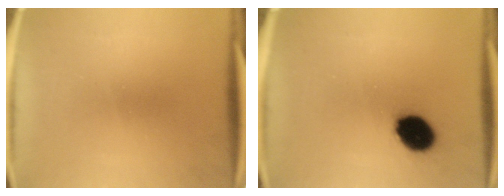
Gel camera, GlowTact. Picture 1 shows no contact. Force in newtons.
{"total": 10.6}